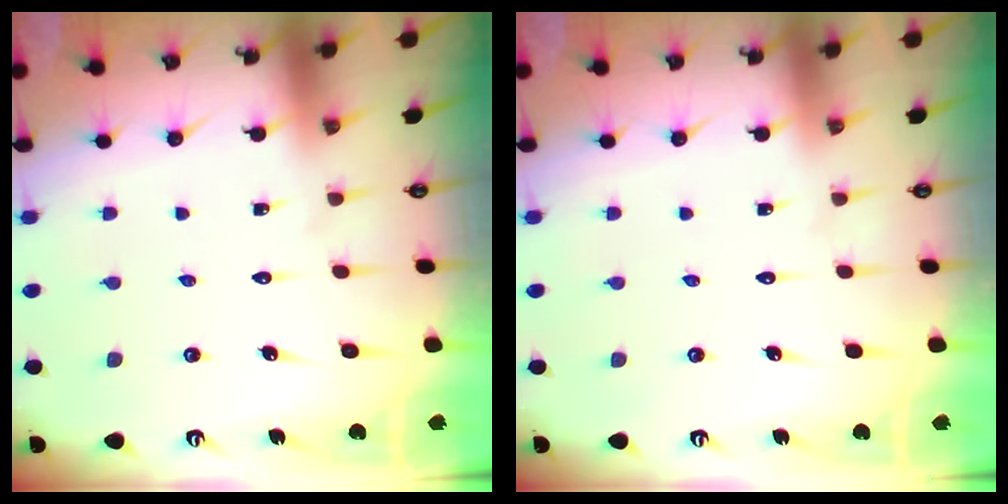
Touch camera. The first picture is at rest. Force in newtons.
{"total": 0.0}